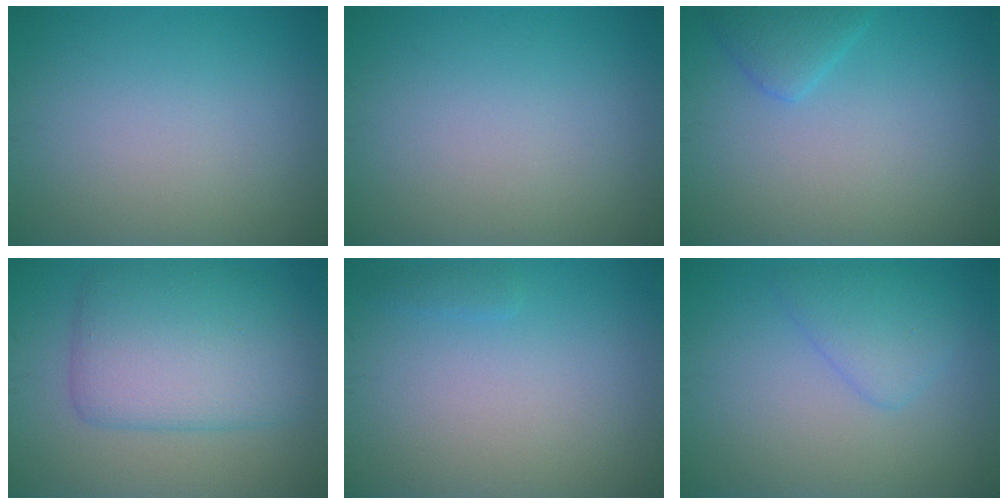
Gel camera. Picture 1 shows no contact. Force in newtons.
{"total": 0.0}
{"total": 1.6, "press": 1.6, "slide": 0.0}
{"total": 7.3, "press": 7.3, "slide": 0.1}
{"total": 0.7, "press": 0.7, "slide": 0.0}
{"total": 2.6, "press": 2.6, "slide": 0.0}